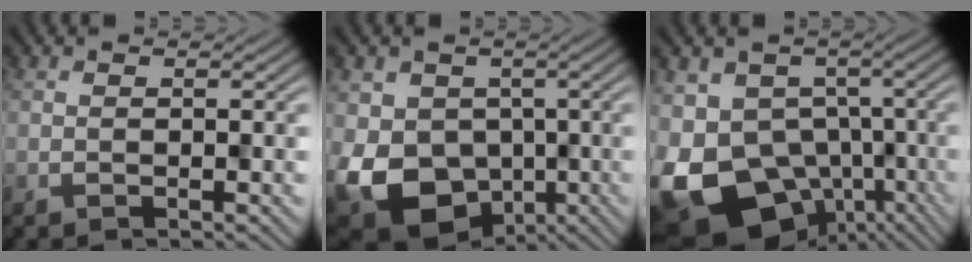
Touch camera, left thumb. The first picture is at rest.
{"total": 14.0, "force": [-4.3, 11.2, 7.2], "torque": [-0.162, -0.039, -0.055]}
{"total": 16.9, "force": [-7.6, 11.5, 9.7], "torque": [-0.209, -0.033, -0.087]}